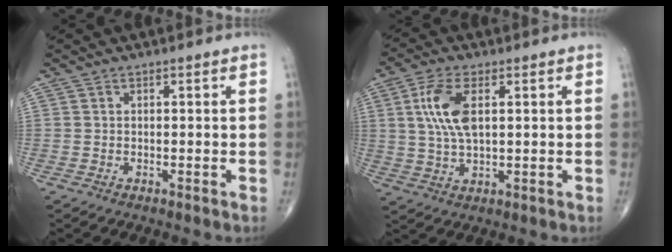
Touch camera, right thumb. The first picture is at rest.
{"total": 9.1, "force": [2.3, 4.1, 7.8], "torque": [-0.168, -0.001, 0.045]}